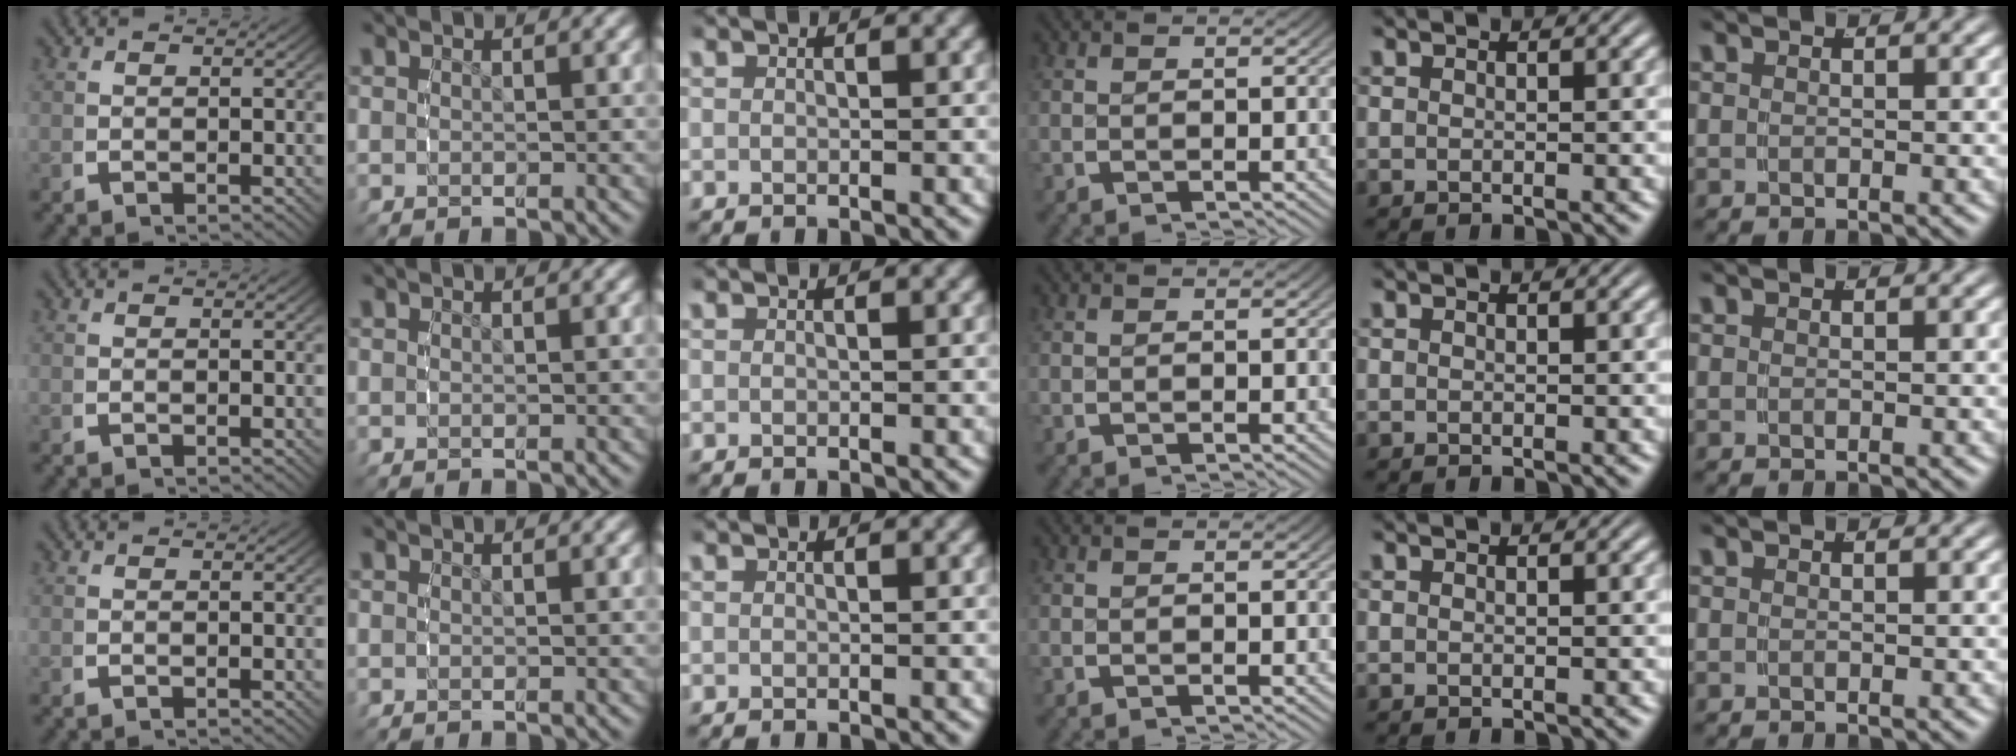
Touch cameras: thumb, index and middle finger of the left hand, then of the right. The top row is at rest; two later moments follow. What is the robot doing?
{"motion": "reach", "object": "shorts"}